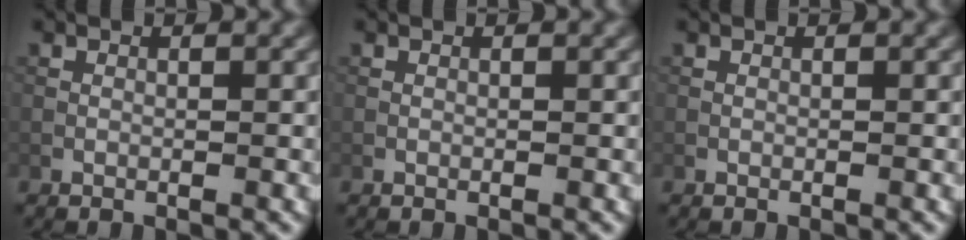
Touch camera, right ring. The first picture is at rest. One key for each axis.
{"total": 0.0}
{"total": 0.0}